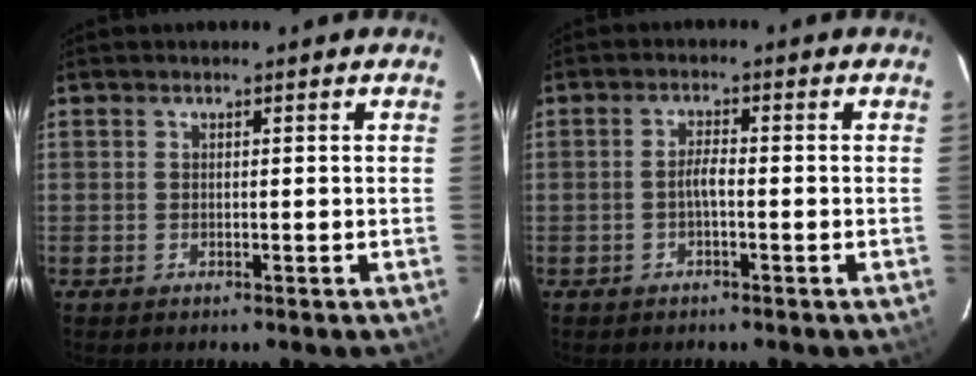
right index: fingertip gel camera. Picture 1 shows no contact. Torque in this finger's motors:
{"motor_torque": [0.35, -0.13, 0.29, 0.08]}